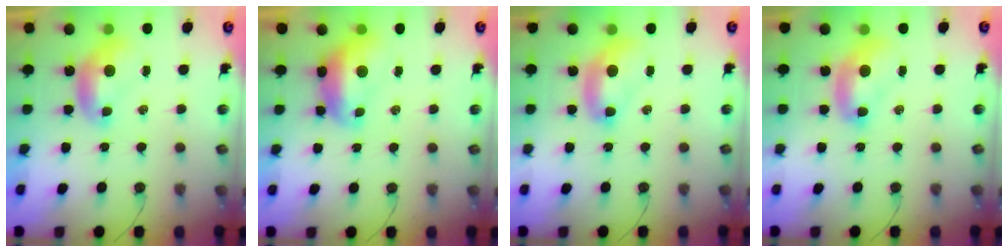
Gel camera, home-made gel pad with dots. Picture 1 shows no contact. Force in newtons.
{"total": 2.0, "press": 2.0, "slide": 0.6}
{"total": 2.7, "press": 2.7, "slide": 0.1}
{"total": 2.1, "press": 2.1, "slide": 0.2}